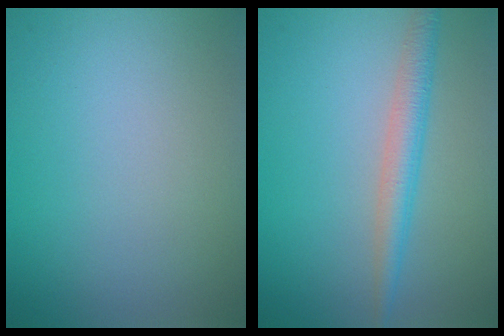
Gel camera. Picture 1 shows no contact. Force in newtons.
{"total": 2.9, "press": 2.9, "slide": 0.1}